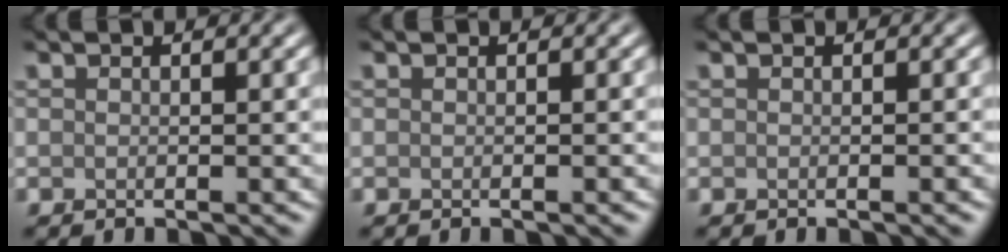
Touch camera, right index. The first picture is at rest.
{"total": 0.6, "force": [-0.2, 0.1, 0.6], "torque": [-0.005, 0.003, -0.004]}
{"total": 0.8, "force": [-0.3, 0.2, 0.8], "torque": [-0.005, 0.002, -0.005]}